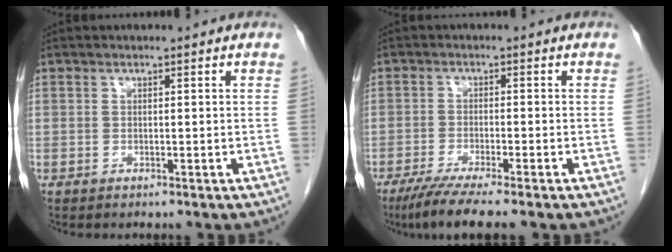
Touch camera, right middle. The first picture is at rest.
{"total": 6.9, "force": [-5.3, -0.2, 4.5], "torque": [-0.071, -0.018, -0.086]}